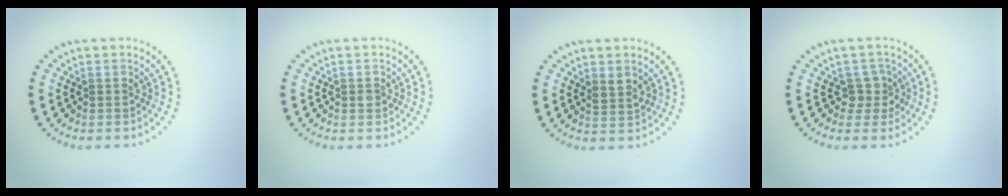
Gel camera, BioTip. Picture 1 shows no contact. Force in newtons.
{"total": 0.6, "press": 0.6, "slide": 0.1}
{"total": 1.5, "press": 1.3, "slide": 0.8}
{"total": 2.0, "press": 1.5, "slide": 1.3}